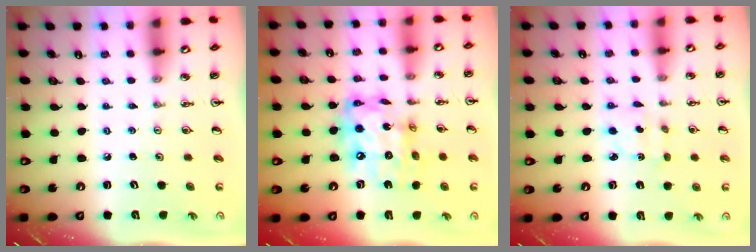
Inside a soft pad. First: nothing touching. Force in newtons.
{"total": 14.9, "press": 14.9, "slide": 1.2}
{"total": 2.3, "press": 2.3, "slide": 0.2}